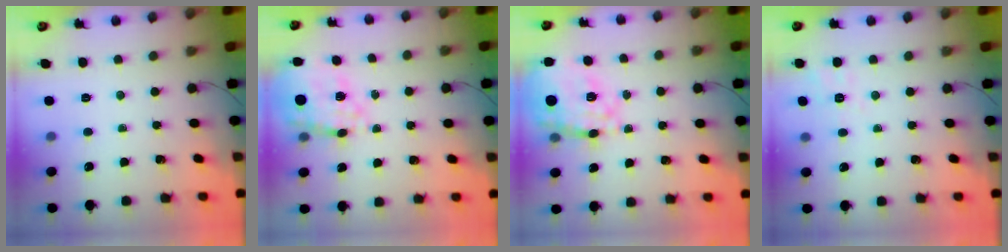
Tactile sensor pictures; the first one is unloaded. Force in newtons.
{"total": 17.7, "press": 17.3, "slide": 3.8}
{"total": 23.1, "press": 22.6, "slide": 4.7}
{"total": 2.2, "press": 0.2, "slide": 2.2}